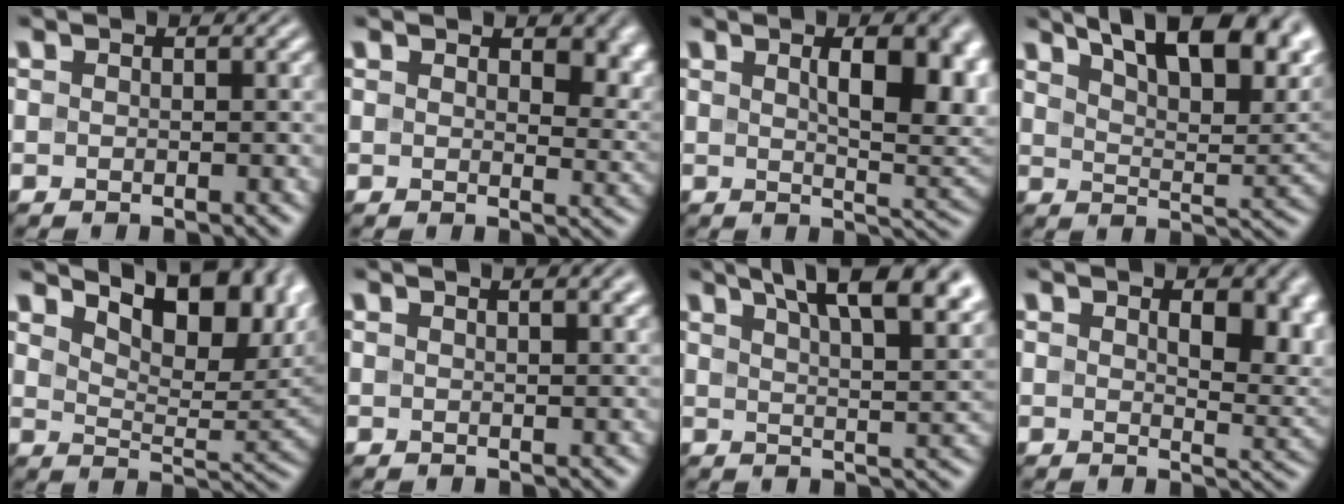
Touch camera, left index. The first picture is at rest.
{"total": 5.0, "force": [2.3, 2.8, 3.5], "torque": [-0.050, -0.011, 0.038]}
{"total": 8.3, "force": [2.1, 3.1, 7.4], "torque": [-0.101, 0.001, 0.038]}
{"total": 13.7, "force": [8.5, 4.7, 9.6], "torque": [-0.121, 0.028, 0.118]}
{"total": 10.0, "force": [5.2, 4.1, 7.6], "torque": [-0.109, 0.009, 0.079]}
{"total": 2.6, "force": [1.6, 0.7, 1.9], "torque": [-0.011, 0.008, 0.017]}
{"total": 12.2, "force": [7.6, 4.2, 8.6], "torque": [-0.090, 0.039, 0.082]}
{"total": 6.2, "force": [2.0, 3.1, 5.0], "torque": [-0.063, -0.008, 0.038]}